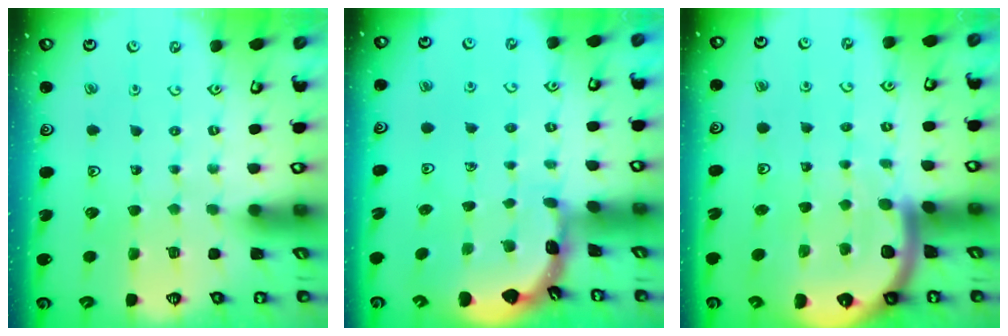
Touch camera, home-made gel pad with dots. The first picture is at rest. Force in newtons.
{"total": 1.8, "press": 1.8, "slide": 0.1}
{"total": 7.2, "press": 7.1, "slide": 1.0}